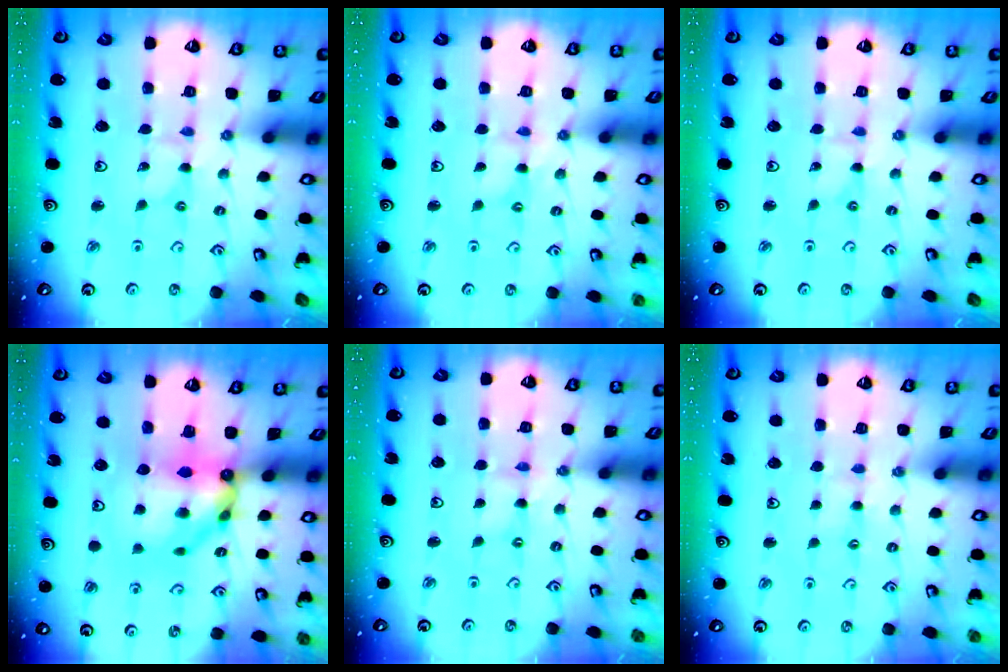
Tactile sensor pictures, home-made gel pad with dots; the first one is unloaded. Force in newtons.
{"total": 2.0, "press": 2.0, "slide": 0.2}
{"total": 0.0}
{"total": 10.3, "press": 10.2, "slide": 0.7}
{"total": 1.3, "press": 1.3, "slide": 0.2}
{"total": 2.8, "press": 2.8, "slide": 0.4}